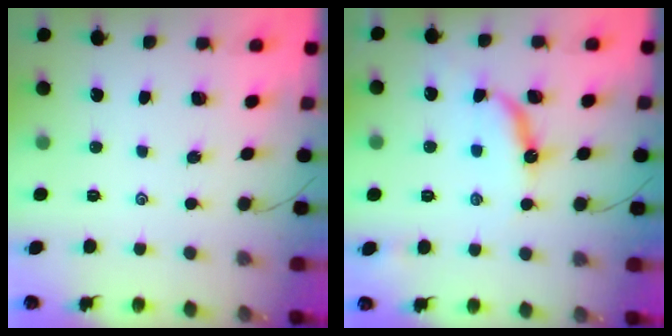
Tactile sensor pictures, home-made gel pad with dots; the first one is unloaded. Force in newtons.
{"total": 9.4, "press": 9.4, "slide": 0.9}